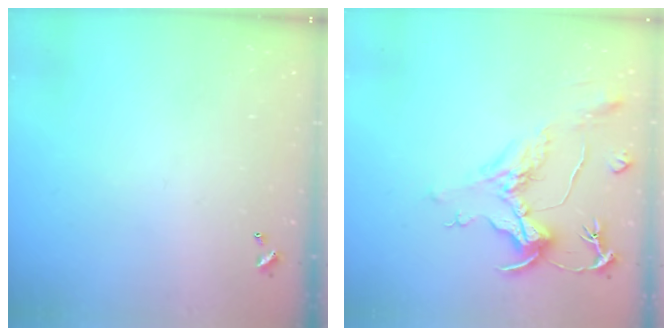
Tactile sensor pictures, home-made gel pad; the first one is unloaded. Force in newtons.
{"total": 2.0, "press": 1.5, "slide": 1.3}